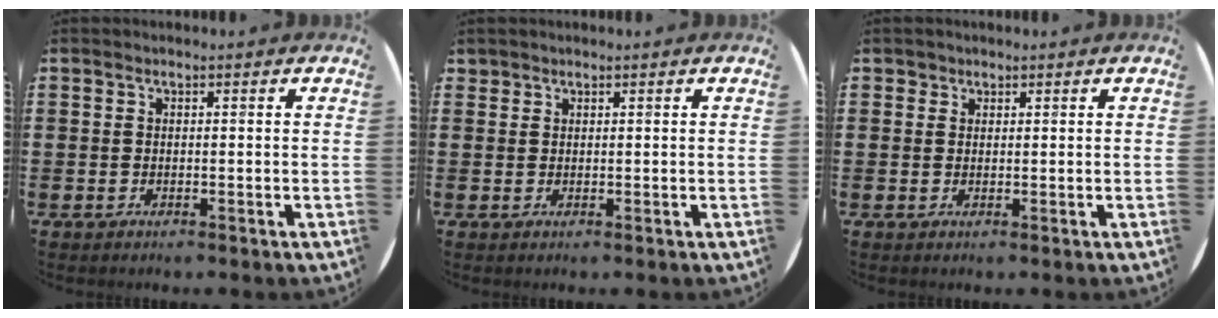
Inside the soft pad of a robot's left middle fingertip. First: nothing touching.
{"total": 0.8, "force": [0.7, 0.3, -0.2], "torque": [0.003, 0.004, 0.014]}
{"total": 1.1, "force": [0.9, 0.7, -0.1], "torque": [0.008, 0.000, 0.016]}